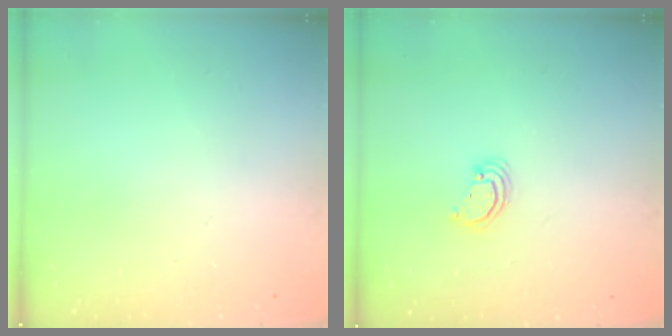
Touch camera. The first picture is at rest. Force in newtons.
{"total": 2.7, "press": 2.7, "slide": 0.2}